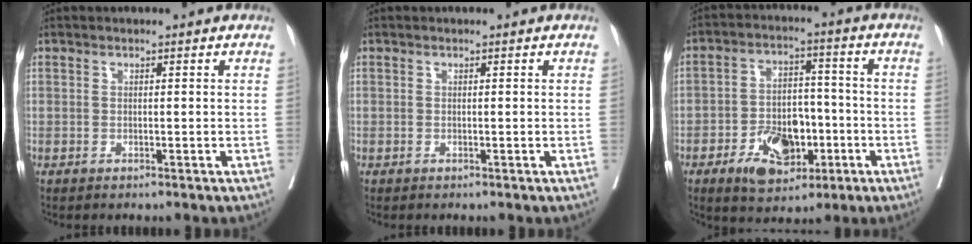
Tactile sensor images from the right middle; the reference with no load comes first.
{"total": 0.0}
{"total": 10.4, "force": [-4.4, 6.2, 7.1], "torque": [-0.122, 0.017, -0.065]}